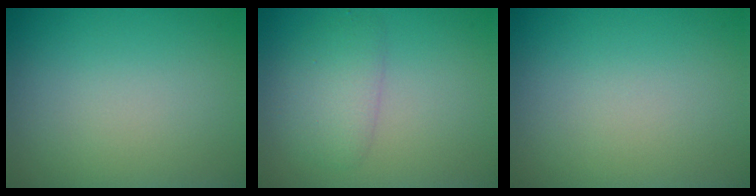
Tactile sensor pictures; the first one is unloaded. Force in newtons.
{"total": 2.6, "press": 2.6, "slide": 0.1}
{"total": 0.0}